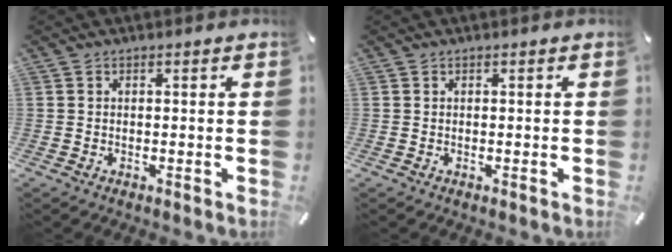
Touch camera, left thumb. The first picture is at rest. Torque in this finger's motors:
{"motor_torque": [0.00, 0.00, 0.00, 0.00, 0.00]}